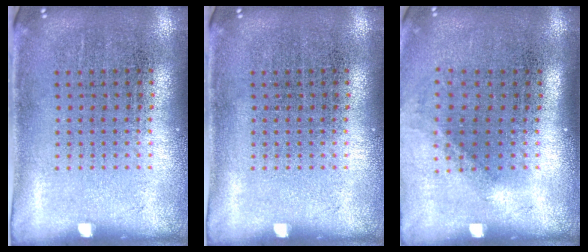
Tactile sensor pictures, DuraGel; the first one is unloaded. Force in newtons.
{"total": 0.0}
{"total": 1.3, "press": 0.9, "slide": 0.9}